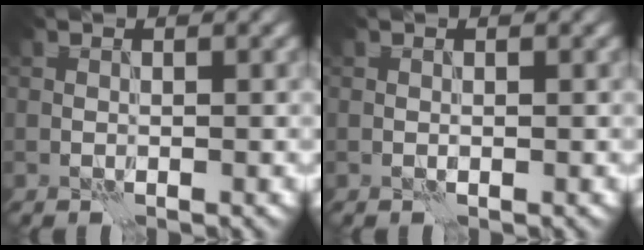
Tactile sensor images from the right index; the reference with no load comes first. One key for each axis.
{"total": 0.0}